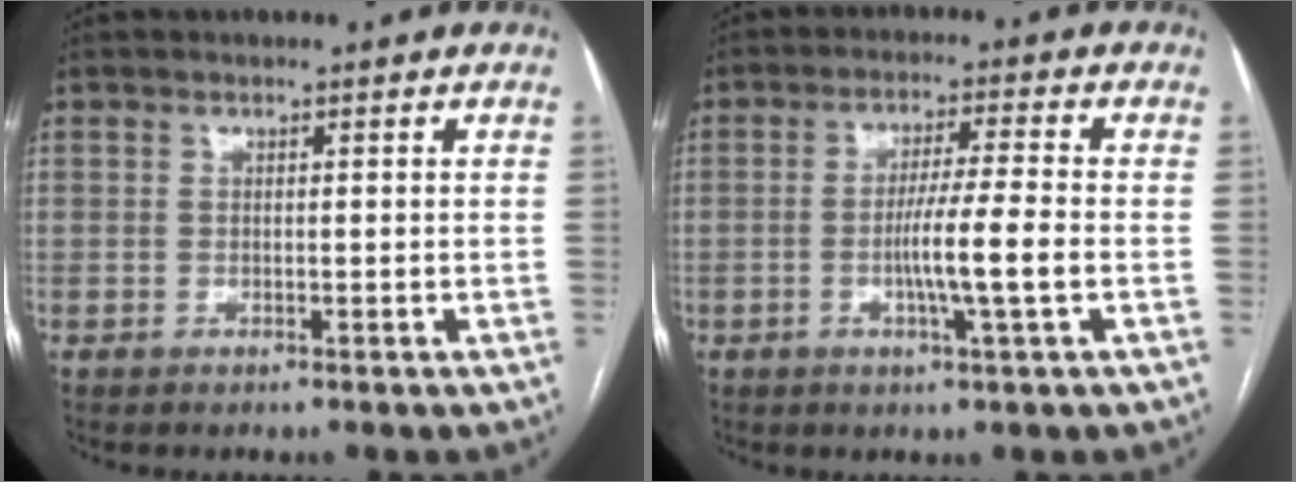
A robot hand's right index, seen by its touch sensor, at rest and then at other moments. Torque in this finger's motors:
{"motor_torque": [1.91, -0.05, 0.71, 0.17]}